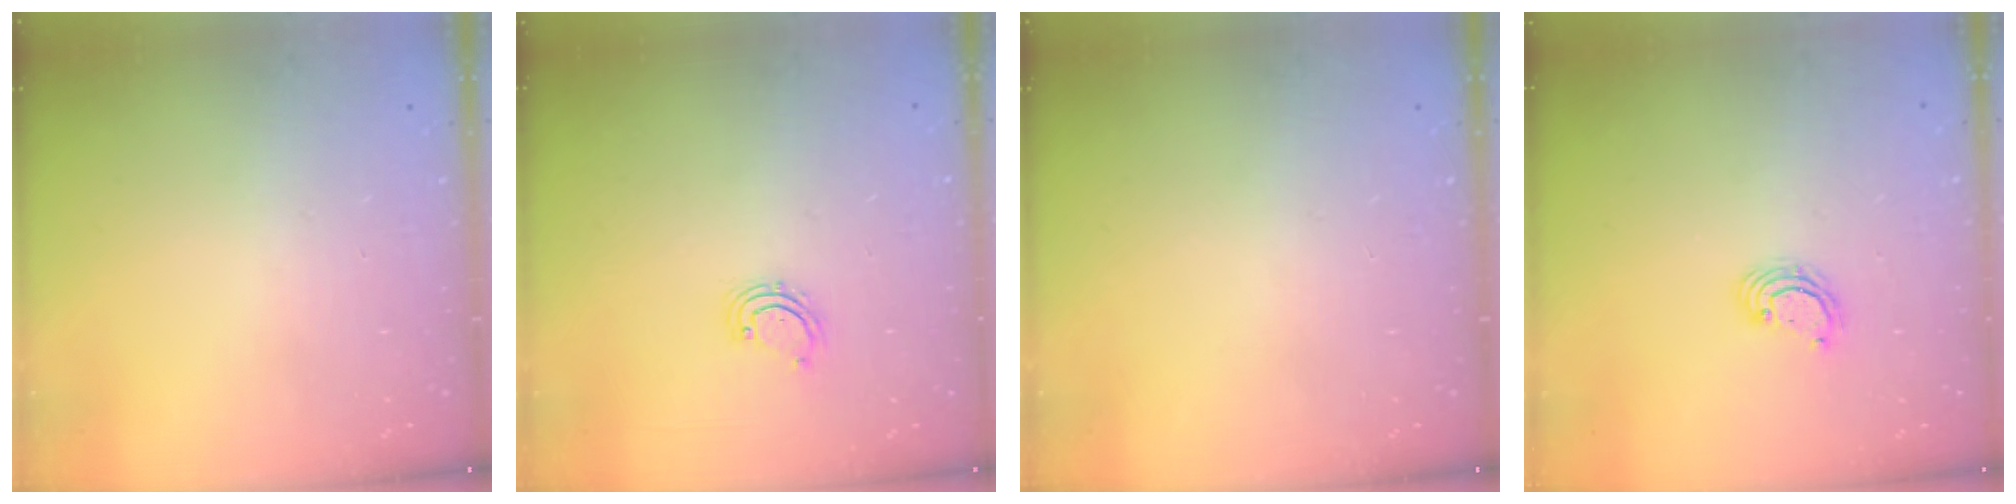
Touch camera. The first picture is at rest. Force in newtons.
{"total": 2.9, "press": 2.9, "slide": 0.4}
{"total": 0.0}
{"total": 3.2, "press": 3.2, "slide": 0.1}